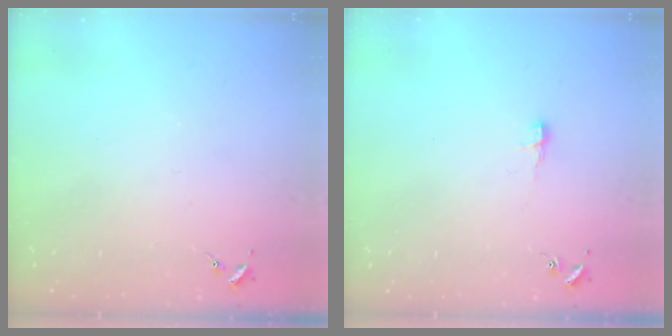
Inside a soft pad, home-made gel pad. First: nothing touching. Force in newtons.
{"total": 4.6, "press": 4.6, "slide": 0.5}